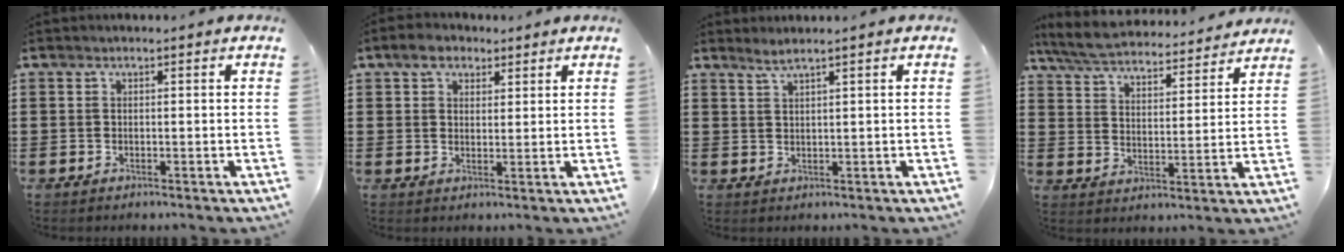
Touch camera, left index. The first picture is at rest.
{"total": 4.0, "force": [2.7, 2.4, 1.7], "torque": [-0.036, 0.011, 0.048]}
{"total": 1.7, "force": [1.3, -0.3, 1.1], "torque": [-0.023, 0.001, 0.024]}
{"total": 6.3, "force": [6.0, 0.7, 1.6], "torque": [-0.062, -0.036, 0.104]}